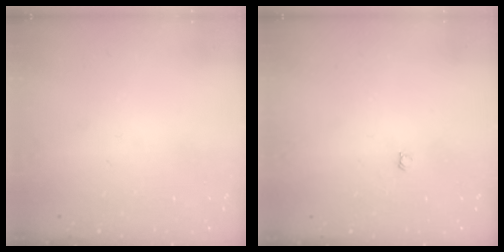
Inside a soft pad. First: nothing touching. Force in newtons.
{"total": 3.0, "press": 3.0, "slide": 0.4}